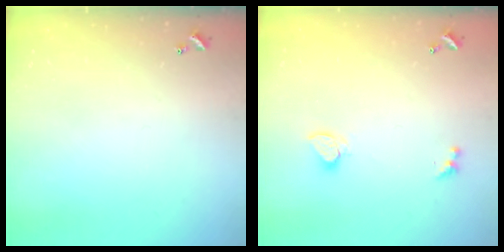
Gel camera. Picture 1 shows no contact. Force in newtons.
{"total": 2.4, "press": 2.3, "slide": 0.6}